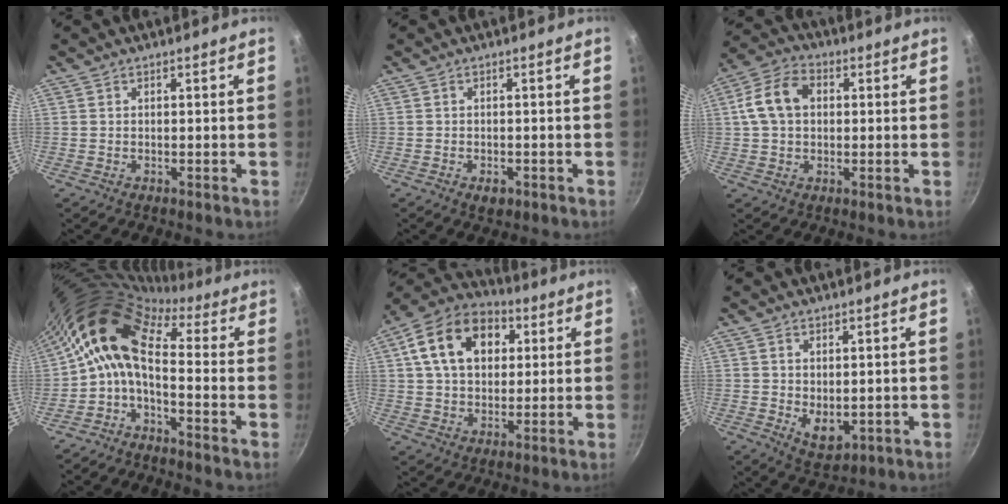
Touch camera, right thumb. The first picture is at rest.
{"total": 2.3, "force": [-1.1, 1.3, 1.5], "torque": [-0.024, 0.007, -0.013]}
{"total": 9.7, "force": [1.3, 7.0, 6.5], "torque": [-0.108, 0.022, 0.011]}
{"total": 11.1, "force": [0.0, 6.3, 9.2], "torque": [-0.173, 0.032, -0.022]}
{"total": 17.3, "force": [5.0, 12.1, 11.3], "torque": [-0.172, 0.016, 0.071]}
{"total": 5.4, "force": [0.3, 3.4, 4.2], "torque": [-0.061, -0.020, 0.015]}